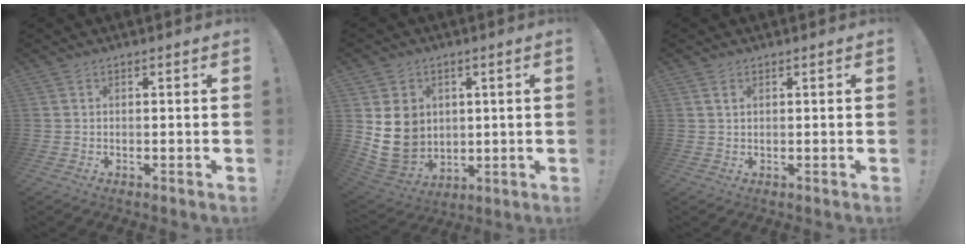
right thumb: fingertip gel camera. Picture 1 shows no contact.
{"total": 12.4, "force": [2.5, 10.7, 5.8], "torque": [-0.119, -0.017, 0.052]}
{"total": 1.6, "force": [0.9, 0.8, 1.1], "torque": [-0.019, 0.000, 0.015]}